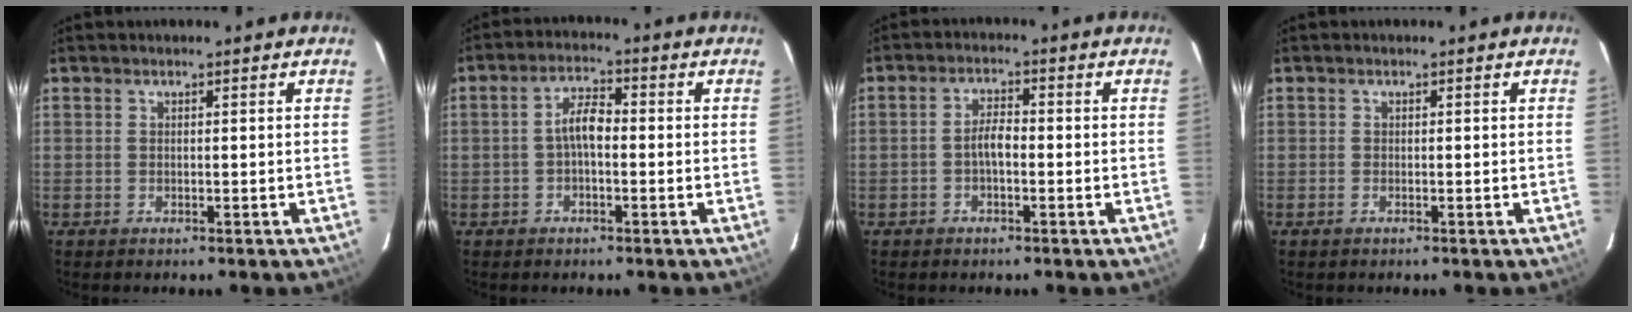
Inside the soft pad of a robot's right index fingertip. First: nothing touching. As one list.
[{"total": 4.2, "force": [-0.8, 1.8, 3.7], "torque": [-0.073, 0.015, -0.015]}, {"total": 3.1, "force": [-1.0, 1.2, 2.7], "torque": [-0.053, 0.010, -0.018]}, {"total": 0.6, "force": [-0.4, 0.2, 0.3], "torque": [-0.007, -0.001, -0.009]}]